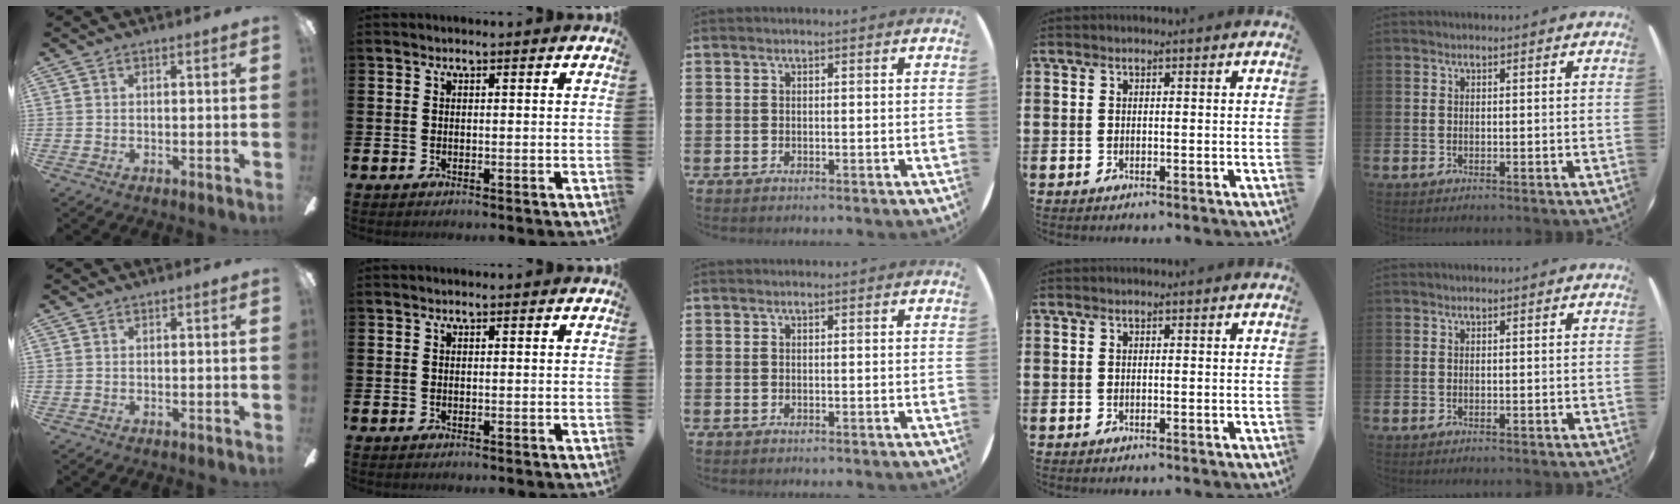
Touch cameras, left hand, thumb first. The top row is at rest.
{}